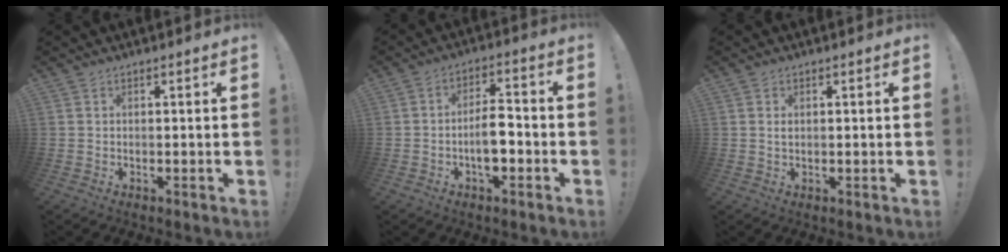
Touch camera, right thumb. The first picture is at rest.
{"total": 8.3, "force": [-2.5, 4.2, 6.7], "torque": [-0.116, 0.016, -0.042]}
{"total": 0.8, "force": [0.4, 0.5, 0.5], "torque": [-0.015, 0.005, 0.009]}